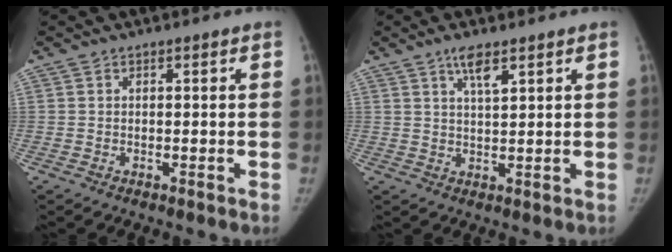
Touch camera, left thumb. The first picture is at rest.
{"total": 3.9, "force": [2.5, 0.9, 2.9], "torque": [-0.053, -0.009, 0.048]}